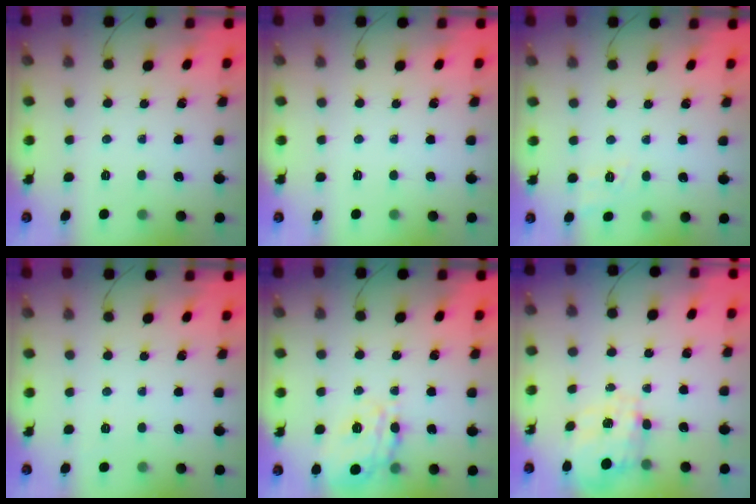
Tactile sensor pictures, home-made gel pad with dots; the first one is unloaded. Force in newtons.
{"total": 0.0}
{"total": 7.2, "press": 6.9, "slide": 2.2}
{"total": 4.7, "press": 4.4, "slide": 1.5}
{"total": 15.4, "press": 15.3, "slide": 1.6}
{"total": 3.5, "press": 3.3, "slide": 1.1}